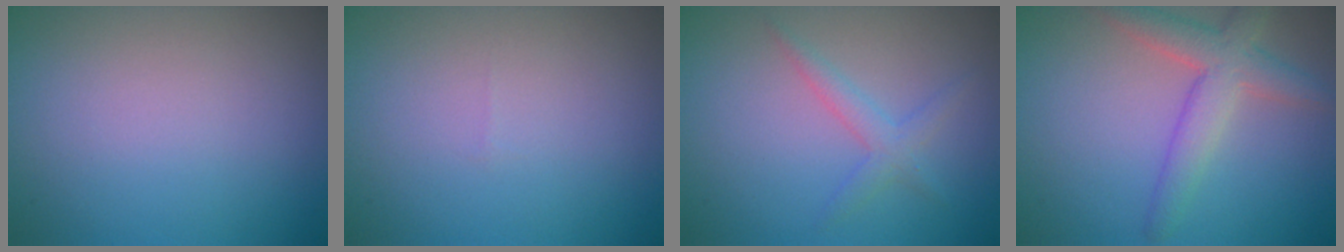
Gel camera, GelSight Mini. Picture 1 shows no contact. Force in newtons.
{"total": 0.0}
{"total": 1.9, "press": 1.9, "slide": 0.1}
{"total": 4.3, "press": 4.3, "slide": 0.3}